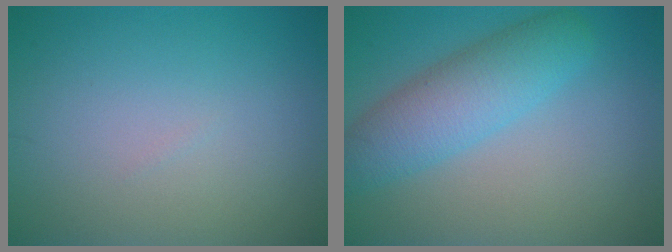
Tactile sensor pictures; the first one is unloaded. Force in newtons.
{"total": 5.4, "press": 5.4, "slide": 0.2}